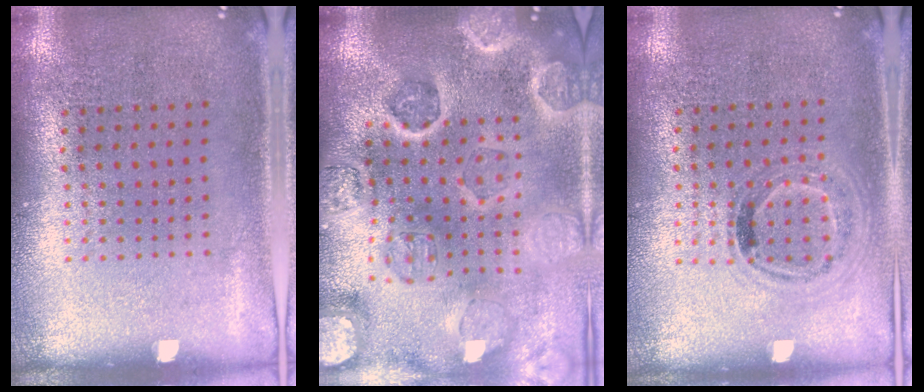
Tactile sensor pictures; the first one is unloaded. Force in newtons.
{"total": 4.3, "press": 4.0, "slide": 1.5}
{"total": 0.9, "press": 0.9, "slide": 0.3}